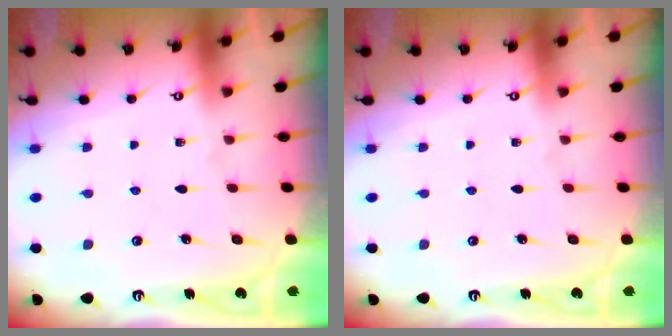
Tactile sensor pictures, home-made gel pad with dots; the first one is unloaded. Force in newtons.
{"total": 0.0}